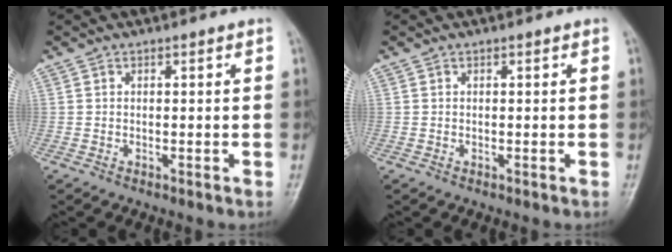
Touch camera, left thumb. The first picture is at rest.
{"total": 0.0}